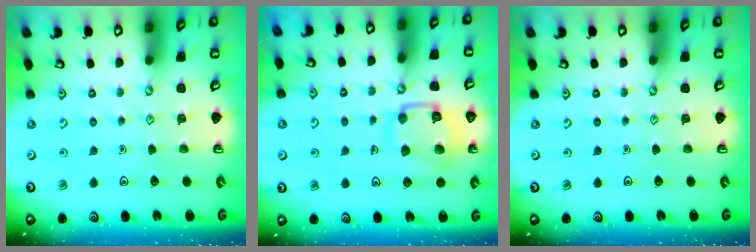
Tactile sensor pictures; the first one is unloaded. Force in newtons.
{"total": 12.2, "press": 12.2, "slide": 0.9}
{"total": 0.0}